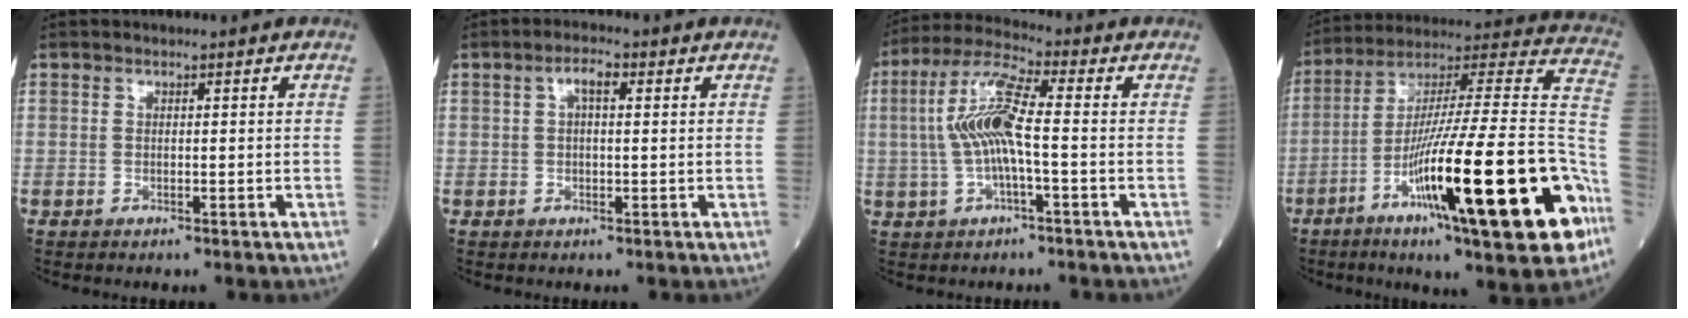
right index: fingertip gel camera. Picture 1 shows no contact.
{"total": 2.8, "force": [0.7, 1.0, 2.5], "torque": [-0.049, 0.011, 0.012]}
{"total": 9.2, "force": [-0.6, 1.5, 9.1], "torque": [-0.193, 0.020, -0.015]}
{"total": 33.4, "force": [-12.7, 3.3, 30.8], "torque": [-0.420, -0.032, -0.217]}